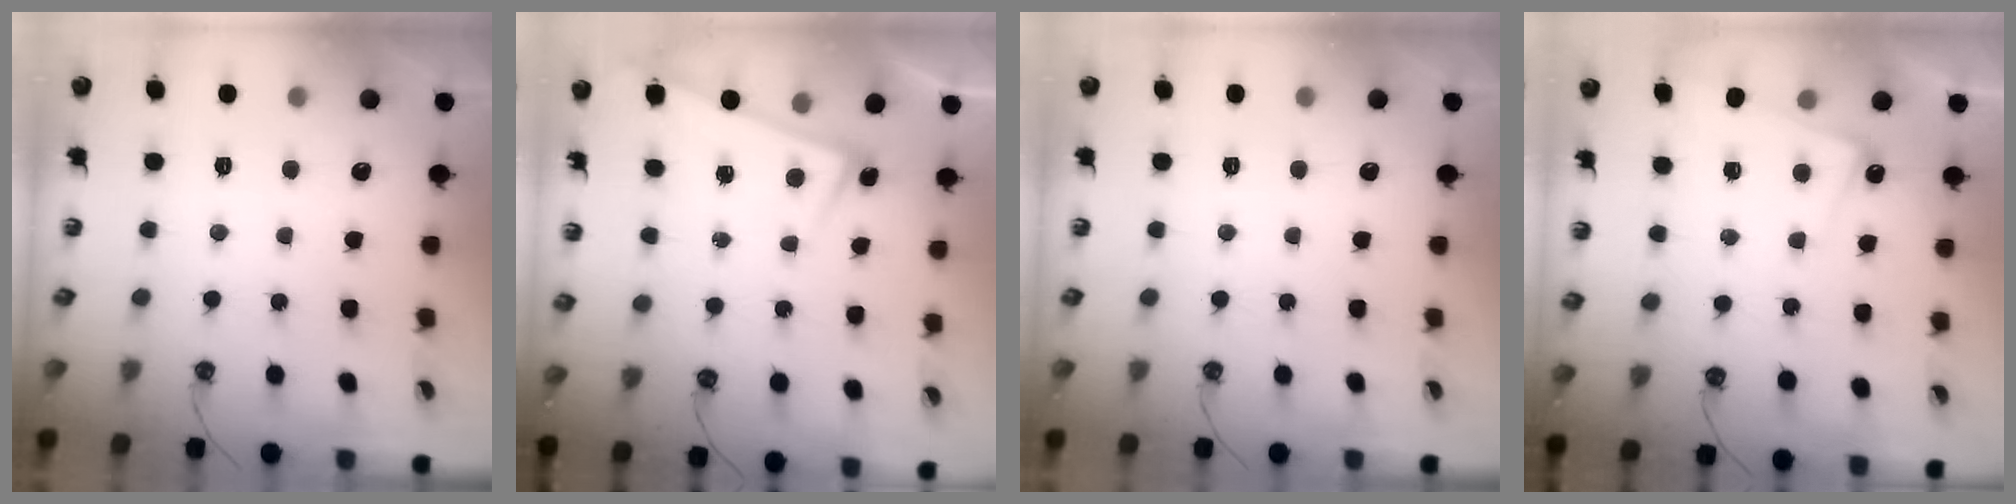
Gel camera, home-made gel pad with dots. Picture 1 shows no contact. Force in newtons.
{"total": 3.3, "press": 3.3, "slide": 0.3}
{"total": 0.0}
{"total": 4.2, "press": 4.1, "slide": 0.3}